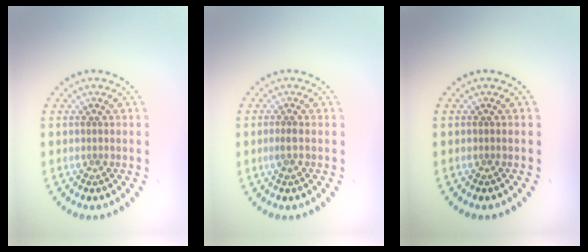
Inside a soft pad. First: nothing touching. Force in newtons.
{"total": 1.1, "press": 0.9, "slide": 0.6}
{"total": 0.0}